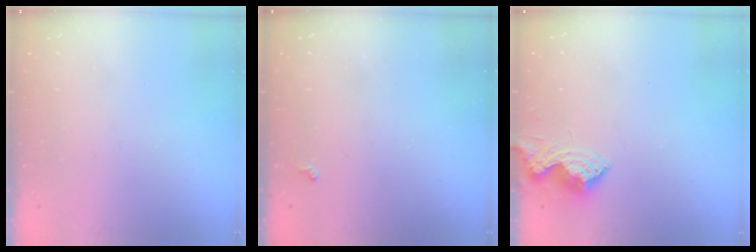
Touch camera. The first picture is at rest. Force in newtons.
{"total": 3.0, "press": 3.0, "slide": 0.5}
{"total": 9.0, "press": 8.9, "slide": 0.5}